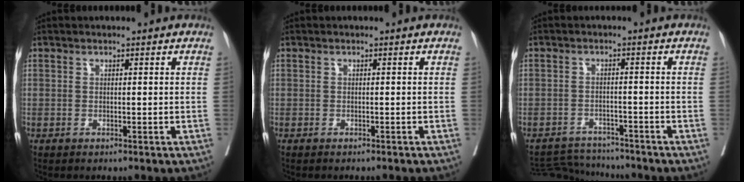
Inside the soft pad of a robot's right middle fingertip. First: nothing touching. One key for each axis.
{"total": 2.1, "fx": -1.9, "fy": 0.4, "fz": 0.8, "tx": -0.012, "ty": -0.003, "tz": -0.024}
{"total": 6.4, "fx": -6.3, "fy": 0.5, "fz": -0.3, "tx": 0.003, "ty": 0.003, "tz": -0.104}